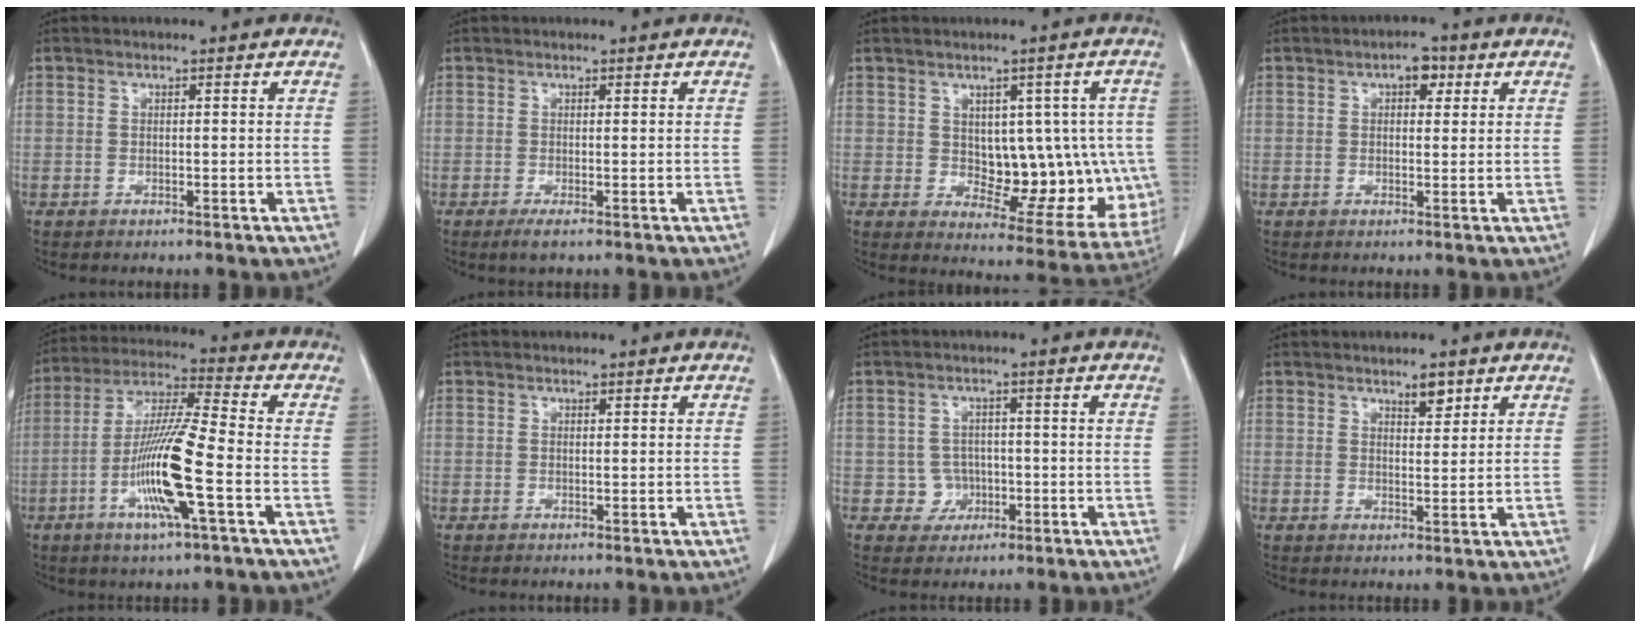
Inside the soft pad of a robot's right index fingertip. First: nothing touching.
{"total": 1.4, "force": [-0.7, 0.1, 1.3], "torque": [-0.021, -0.005, -0.009]}
{"total": 13.0, "force": [0.6, 7.3, 10.7], "torque": [-0.115, 0.015, 0.035]}
{"total": 3.1, "force": [1.4, 1.6, 2.3], "torque": [-0.033, 0.013, 0.017]}
{"total": 13.4, "force": [-4.0, 0.2, 12.8], "torque": [-0.251, -0.006, -0.081]}
{"total": 0.0}
{"total": 3.4, "force": [-0.8, 3.3, 0.0], "torque": [0.014, 0.012, -0.007]}
{"total": 2.7, "force": [1.9, 0.9, 1.7], "torque": [-0.029, -0.003, 0.033]}